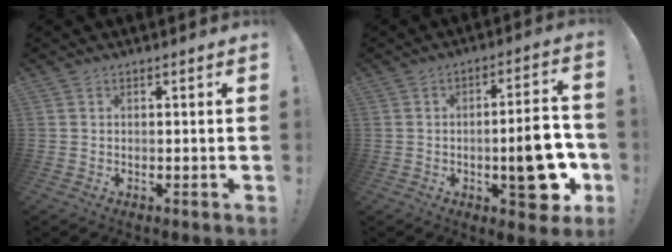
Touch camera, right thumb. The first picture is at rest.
{"total": 15.3, "force": [-3.8, 6.0, 13.5], "torque": [-0.150, 0.006, -0.054]}